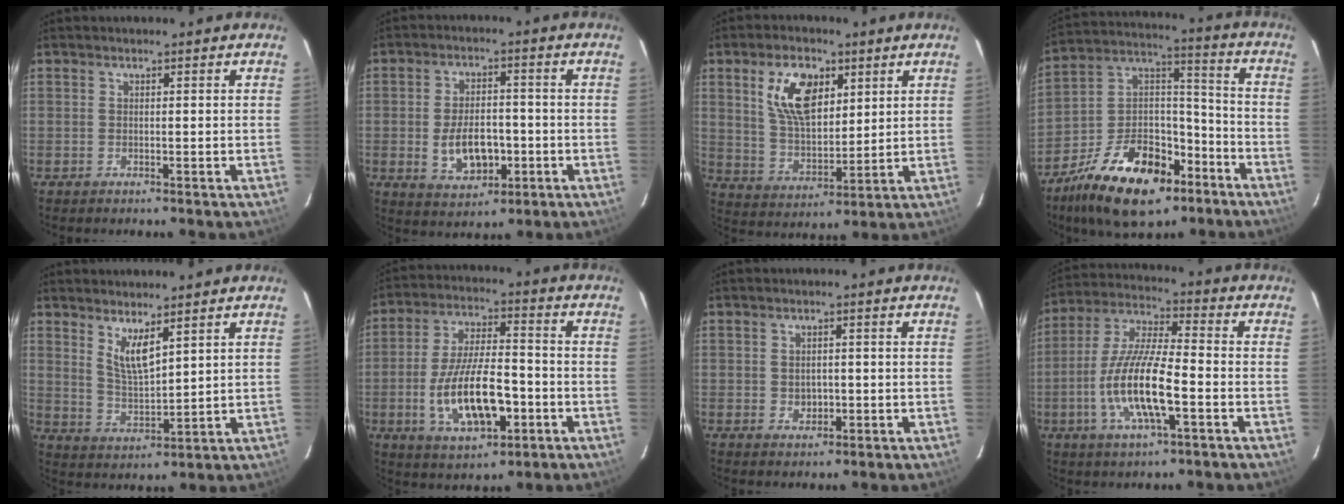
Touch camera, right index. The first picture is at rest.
{"total": 8.9, "force": [-2.1, 5.5, 6.7], "torque": [-0.132, 0.000, -0.022]}
{"total": 11.9, "force": [5.0, 6.6, 8.6], "torque": [-0.156, 0.014, 0.102]}
{"total": 21.3, "force": [-12.6, 11.6, 12.6], "torque": [-0.245, 0.034, -0.200]}
{"total": 6.1, "force": [3.9, 1.7, 4.5], "torque": [-0.083, -0.012, 0.080]}
{"total": 14.8, "force": [-4.5, 6.1, 12.7], "torque": [-0.252, -0.006, -0.067]}
{"total": 2.6, "force": [-0.3, 2.3, 1.2], "torque": [-0.018, 0.000, 0.000]}
{"total": 14.2, "force": [-4.5, 3.5, 13.0], "torque": [-0.269, -0.008, -0.087]}